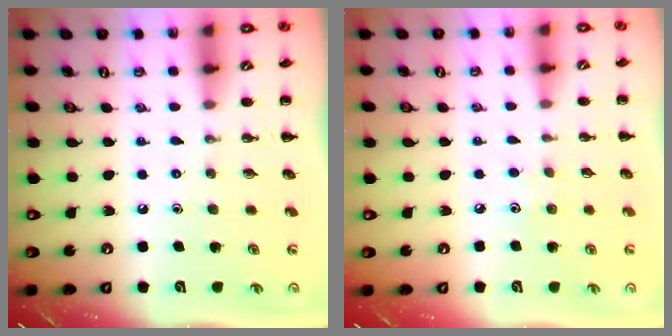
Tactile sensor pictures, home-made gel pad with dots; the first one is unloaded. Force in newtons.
{"total": 3.5, "press": 3.4, "slide": 0.8}